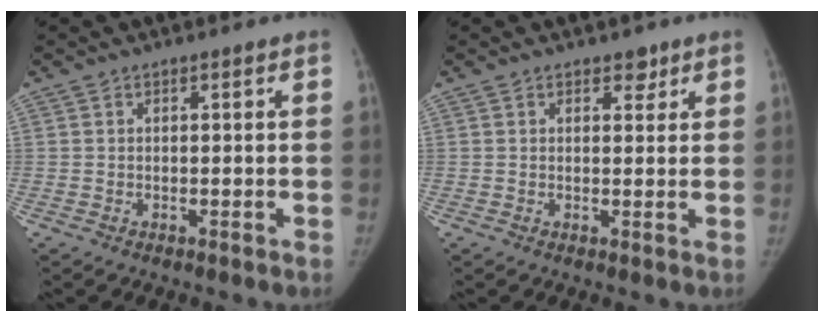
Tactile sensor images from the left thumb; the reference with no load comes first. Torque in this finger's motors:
{"motor_torque": [0.16, 0.02, 0.76, 0.05, 0.01]}